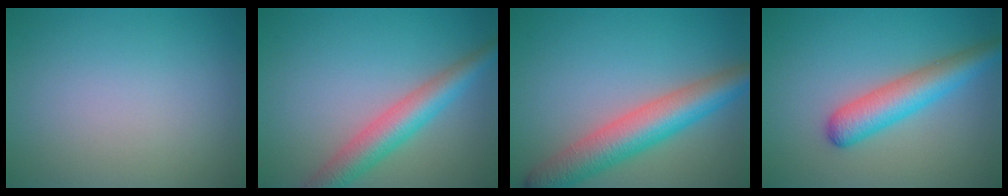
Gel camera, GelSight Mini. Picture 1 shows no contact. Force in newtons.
{"total": 4.9, "press": 4.9, "slide": 0.1}
{"total": 6.9, "press": 6.9, "slide": 0.2}
{"total": 4.8, "press": 4.8, "slide": 0.2}